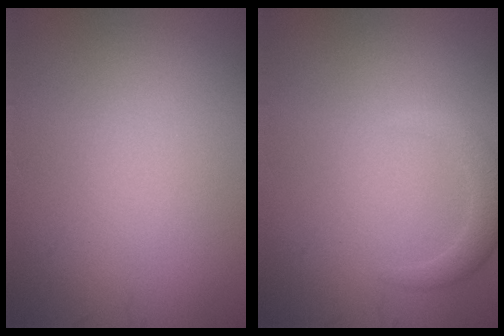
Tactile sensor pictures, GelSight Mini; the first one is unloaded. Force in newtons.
{"total": 2.0, "press": 2.0, "slide": 0.2}